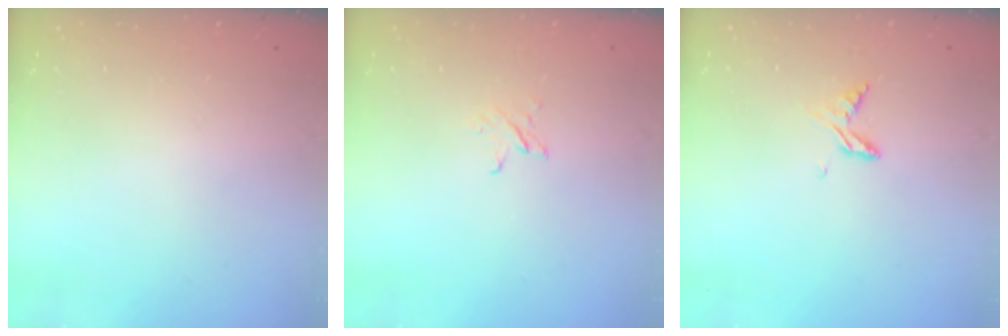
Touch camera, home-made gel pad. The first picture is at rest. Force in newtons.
{"total": 2.3, "press": 2.3, "slide": 0.3}
{"total": 6.9, "press": 6.8, "slide": 0.6}